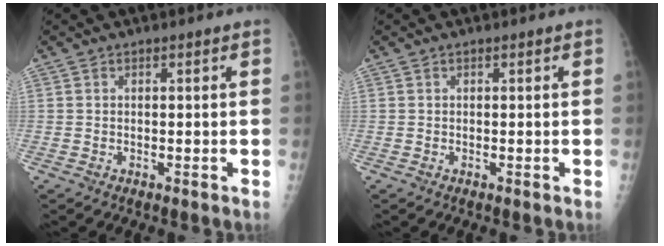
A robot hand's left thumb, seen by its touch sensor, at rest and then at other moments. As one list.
[{"total": 0.0}]